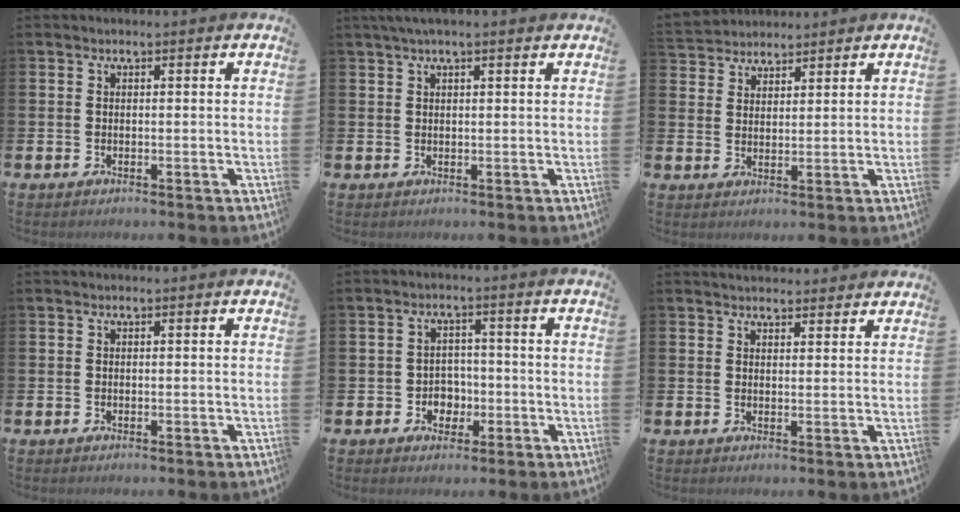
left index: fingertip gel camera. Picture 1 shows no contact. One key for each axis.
{"total": 2.1, "fx": 1.5, "fy": 0.2, "fz": 1.4, "tx": -0.028, "ty": 0.004, "tz": 0.026}
{"total": 3.4, "fx": 3.2, "fy": 0.9, "fz": -0.7, "tx": -0.003, "ty": -0.011, "tz": 0.061}
{"total": 0.0}
{"total": 3.2, "fx": -1.1, "fy": 2.8, "fz": 0.9, "tx": -0.018, "ty": -0.001, "tz": -0.030}
{"total": 2.7, "fx": 2.7, "fy": 0.6, "fz": 0.0, "tx": 0.006, "ty": -0.015, "tz": 0.047}